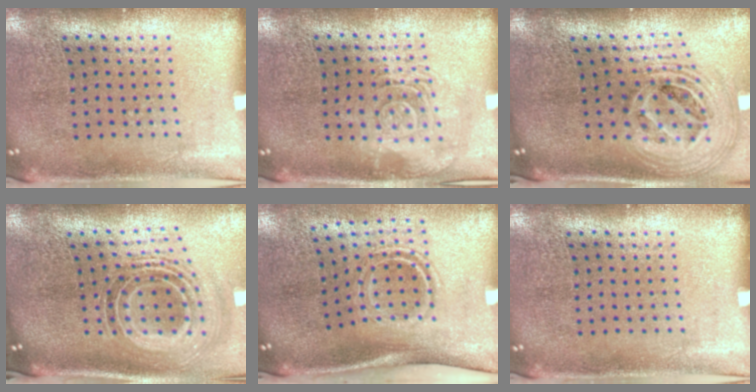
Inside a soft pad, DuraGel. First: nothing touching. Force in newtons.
{"total": 2.6, "press": 2.6, "slide": 0.4}
{"total": 2.6, "press": 1.9, "slide": 1.8}
{"total": 1.7, "press": 1.3, "slide": 1.0}
{"total": 1.8, "press": 1.1, "slide": 1.5}
{"total": 0.0}